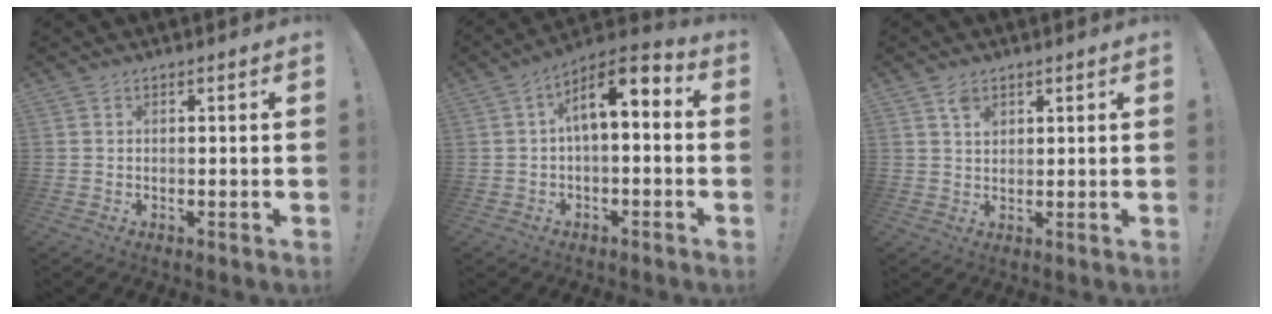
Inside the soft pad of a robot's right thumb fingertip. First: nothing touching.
{"total": 8.7, "force": [1.8, 3.4, 7.8], "torque": [-0.124, -0.008, 0.034]}
{"total": 2.9, "force": [1.8, 1.8, 1.3], "torque": [-0.019, -0.005, 0.033]}